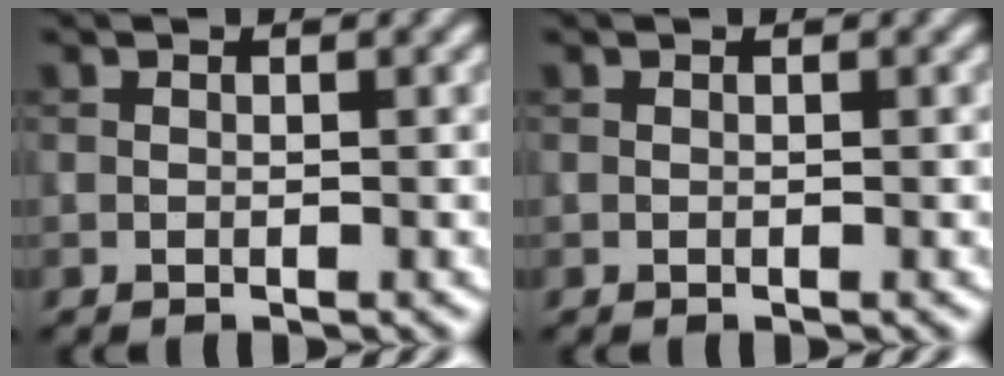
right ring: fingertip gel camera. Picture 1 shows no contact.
{"total": 0.0}